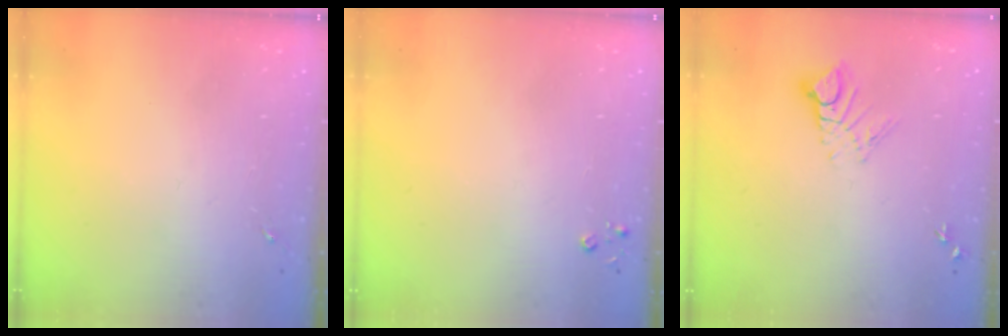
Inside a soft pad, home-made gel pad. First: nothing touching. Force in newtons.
{"total": 2.6, "press": 2.6, "slide": 0.3}
{"total": 7.9, "press": 7.8, "slide": 0.7}